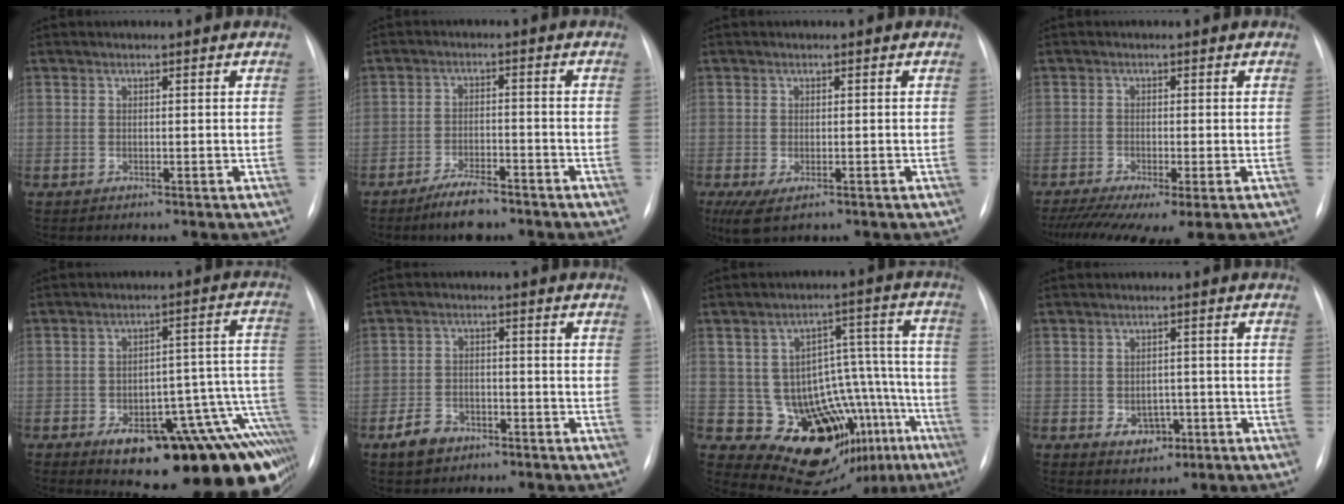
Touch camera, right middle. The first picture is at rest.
{"total": 5.6, "force": [-4.5, 1.4, 3.1], "torque": [-0.063, -0.005, -0.077]}
{"total": 5.0, "force": [-2.8, 2.2, 3.6], "torque": [-0.066, -0.014, -0.043]}
{"total": 8.7, "force": [-5.3, 2.0, 6.6], "torque": [-0.121, -0.018, -0.090]}
{"total": 23.5, "force": [-13.6, 7.5, 17.6], "torque": [-0.098, 0.043, -0.162]}
{"total": 5.0, "force": [-3.3, 3.2, 2.1], "torque": [-0.049, 0.002, -0.053]}
{"total": 19.1, "force": [-9.6, 10.1, 13.1], "torque": [-0.133, 0.065, -0.123]}
{"total": 4.1, "force": [-1.4, 3.0, 2.3], "torque": [-0.026, 0.007, -0.009]}